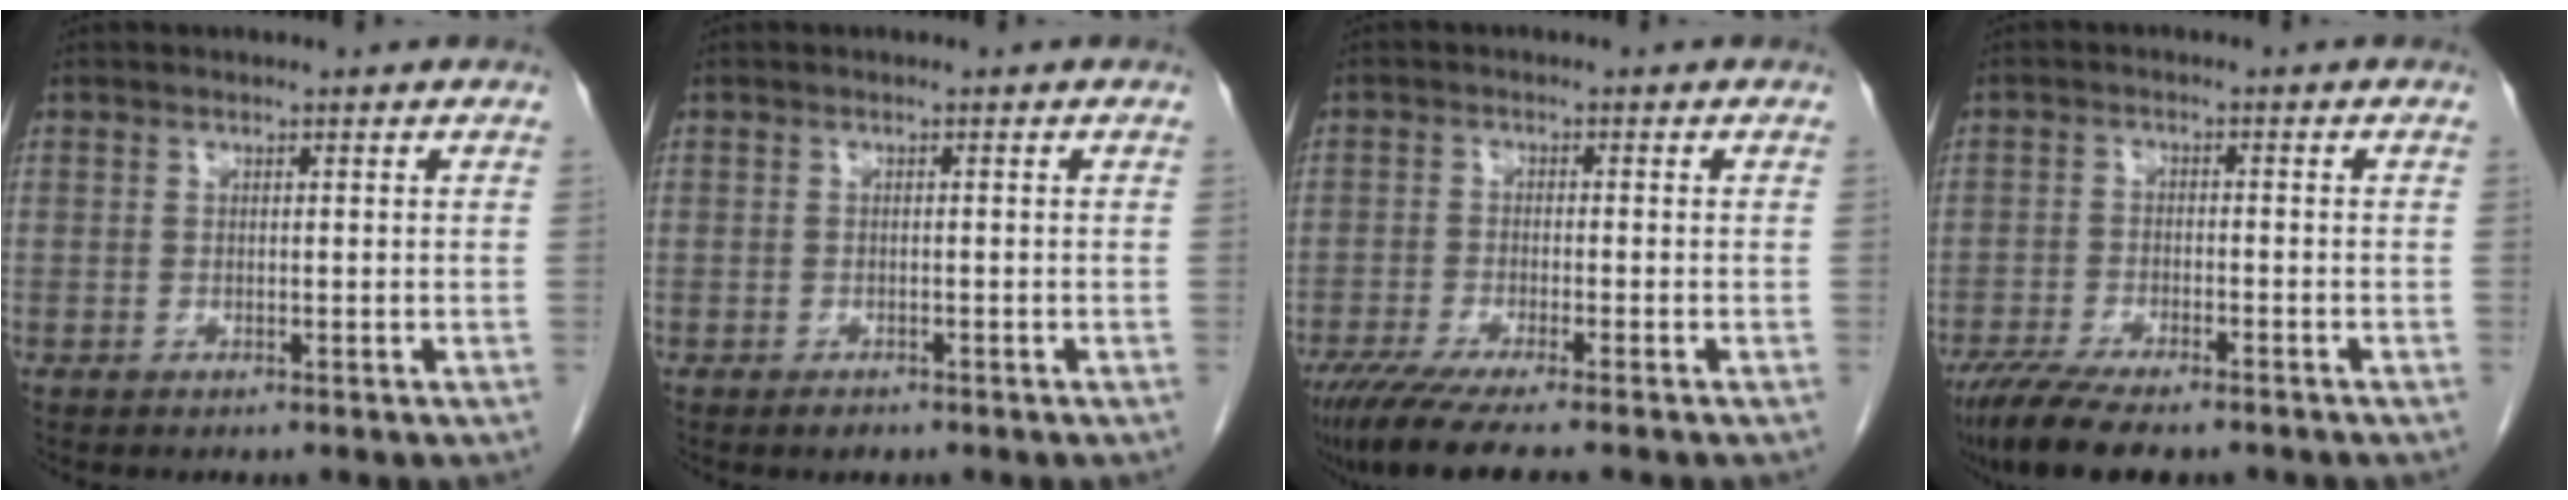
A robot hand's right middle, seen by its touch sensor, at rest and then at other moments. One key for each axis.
{"total": 1.0, "fx": -0.8, "fy": 0.4, "fz": 0.4, "tx": -0.009, "ty": -0.001, "tz": -0.010}
{"total": 9.6, "fx": -7.6, "fy": 0.2, "fz": 5.8, "tx": -0.091, "ty": -0.025, "tz": -0.127}
{"total": 10.9, "fx": -8.6, "fy": 2.6, "fz": 6.2, "tx": -0.101, "ty": -0.020, "tz": -0.139}